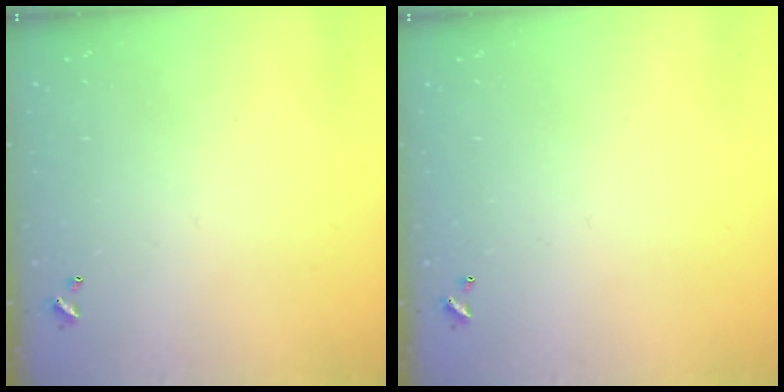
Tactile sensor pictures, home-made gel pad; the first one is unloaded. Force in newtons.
{"total": 0.0}